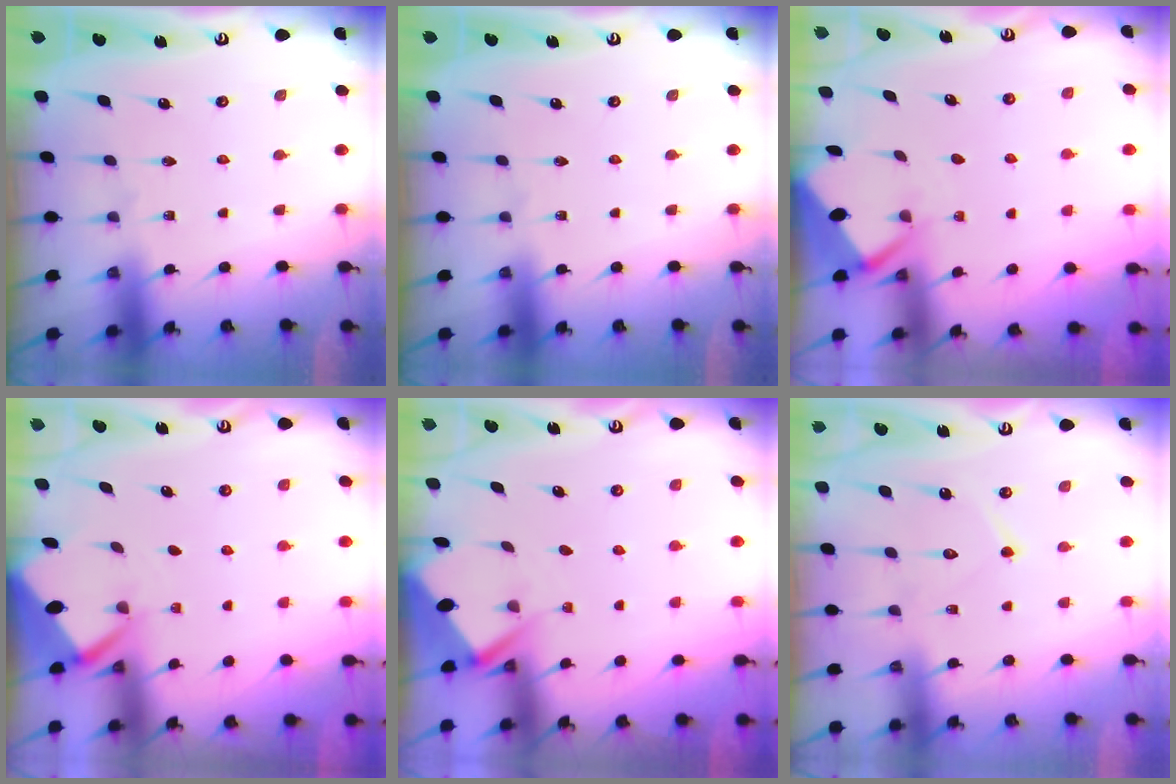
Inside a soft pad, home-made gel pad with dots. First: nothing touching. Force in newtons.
{"total": 0.0}
{"total": 2.8, "press": 2.8, "slide": 0.3}
{"total": 2.5, "press": 2.5, "slide": 0.3}
{"total": 2.8, "press": 2.8, "slide": 0.4}
{"total": 6.6, "press": 6.6, "slide": 0.5}